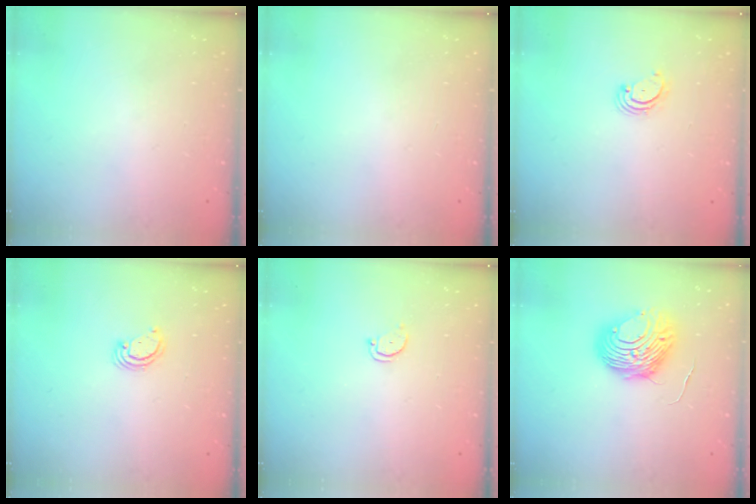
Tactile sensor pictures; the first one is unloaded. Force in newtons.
{"total": 0.0}
{"total": 2.7, "press": 2.7, "slide": 0.3}
{"total": 2.3, "press": 2.3, "slide": 0.1}
{"total": 2.0, "press": 2.0, "slide": 0.2}
{"total": 9.7, "press": 9.6, "slide": 1.1}